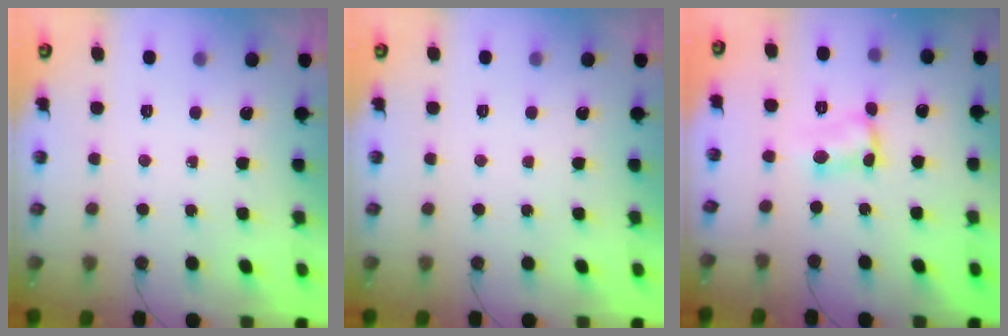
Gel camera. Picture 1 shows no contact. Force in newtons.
{"total": 0.0}
{"total": 2.7, "press": 2.7, "slide": 0.1}